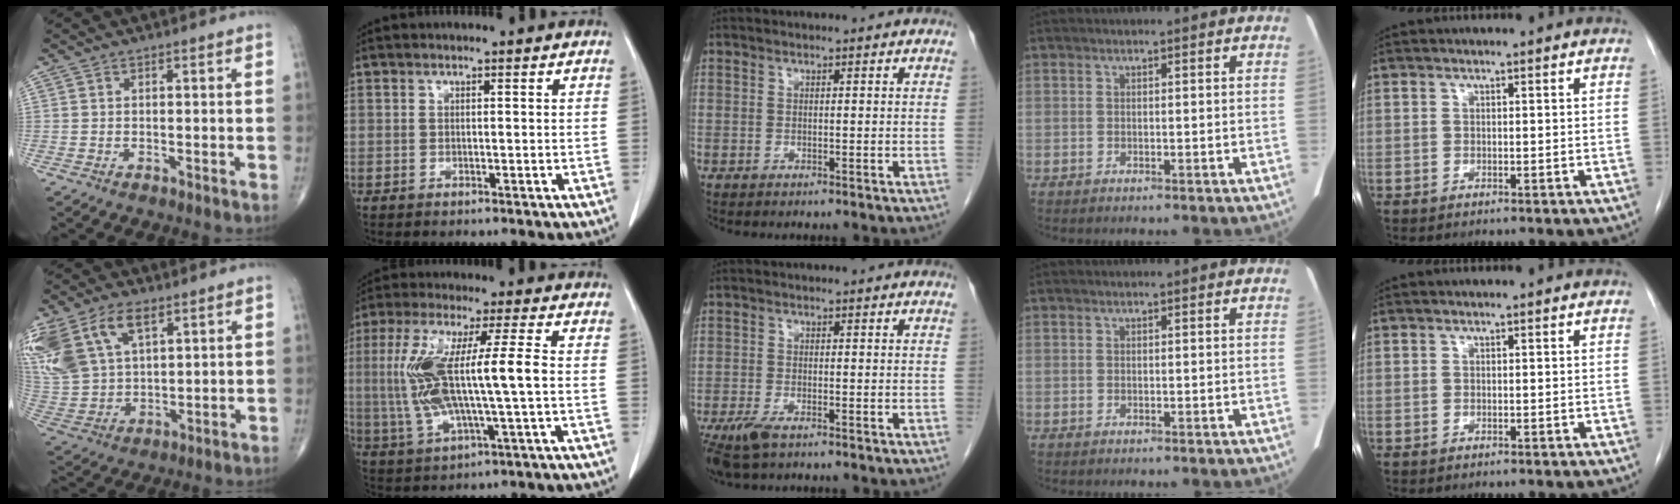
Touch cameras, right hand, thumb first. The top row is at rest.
{"thumb": {"total": 20.1, "force": [9.5, 11.9, 13.1], "torque": [-0.307, 0.006, 0.191]}, "index": {"total": 13.4, "force": [0.0, 1.3, 13.3], "torque": [-0.279, 0.011, 0.001]}, "middle": {"total": 4.6, "force": [-3.0, 1.5, 3.1], "torque": [-0.068, -0.011, -0.053]}}